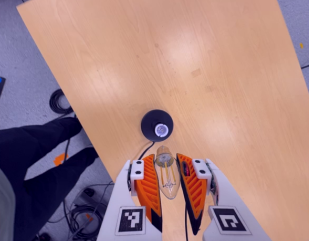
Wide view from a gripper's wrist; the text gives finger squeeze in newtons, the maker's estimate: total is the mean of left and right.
{"total": 19.6, "left": 21.2, "right": 17.9}